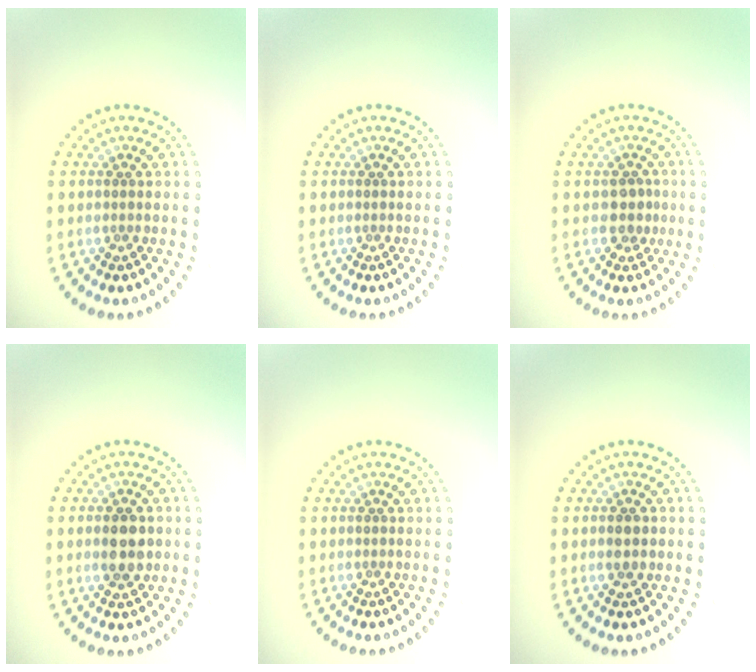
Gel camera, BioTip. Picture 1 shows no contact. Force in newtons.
{"total": 0.0}
{"total": 1.7, "press": 1.6, "slide": 0.7}
{"total": 3.2, "press": 3.2, "slide": 0.2}
{"total": 0.0}
{"total": 1.4, "press": 1.4, "slide": 0.2}